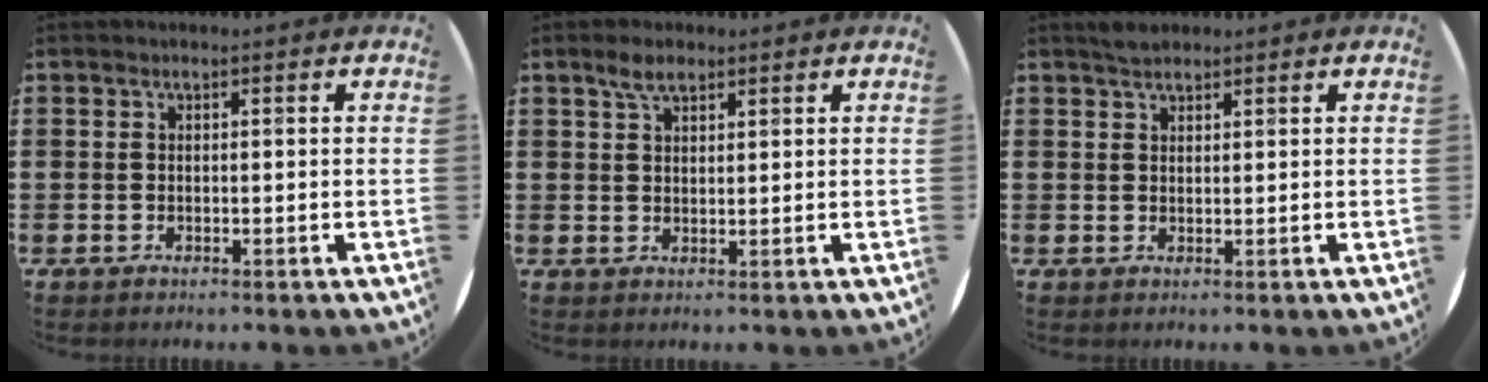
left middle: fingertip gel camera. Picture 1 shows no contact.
{"total": 3.2, "force": [2.4, 1.2, 1.8], "torque": [-0.030, 0.005, 0.041]}
{"total": 1.5, "force": [1.4, 0.4, 0.3], "torque": [0.000, 0.001, 0.025]}